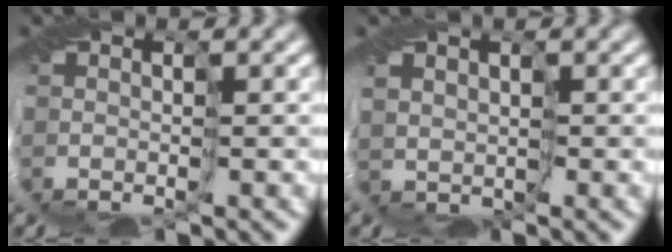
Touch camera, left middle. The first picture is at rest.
{"total": 1.5, "force": [0.6, 1.3, 0.6], "torque": [-0.014, -0.002, 0.010]}